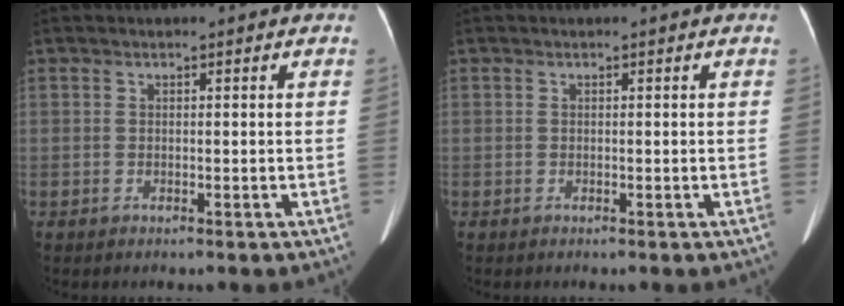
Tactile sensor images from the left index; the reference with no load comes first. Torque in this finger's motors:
{"motor_torque": [-0.02, -0.17, 0.07, 0.01]}